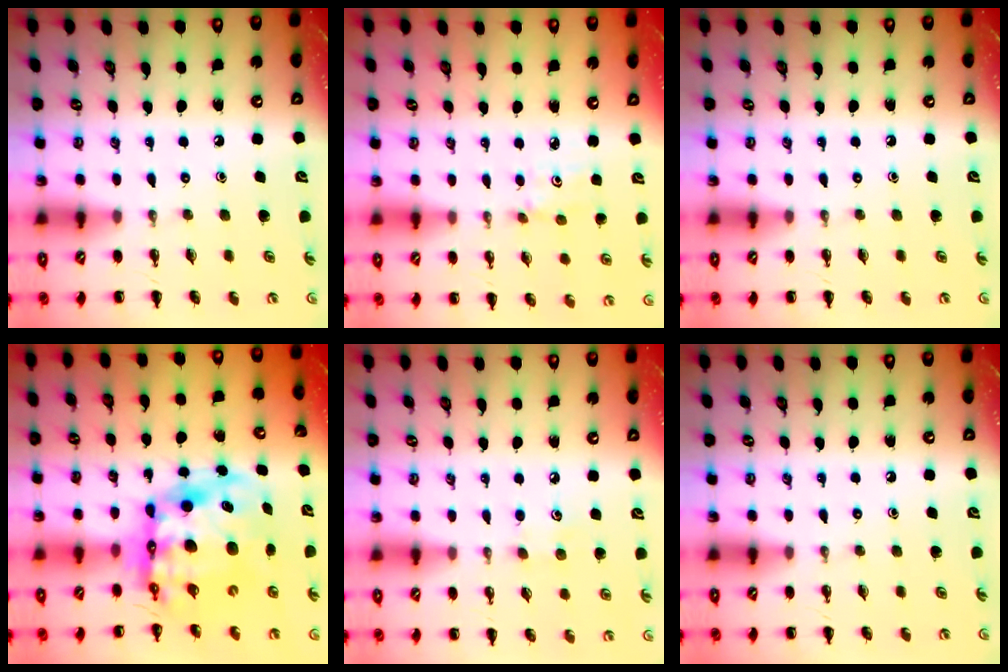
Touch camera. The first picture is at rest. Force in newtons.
{"total": 3.5, "press": 3.4, "slide": 0.9}
{"total": 0.0}
{"total": 13.4, "press": 13.0, "slide": 3.3}
{"total": 4.9, "press": 4.7, "slide": 1.3}
{"total": 0.0}